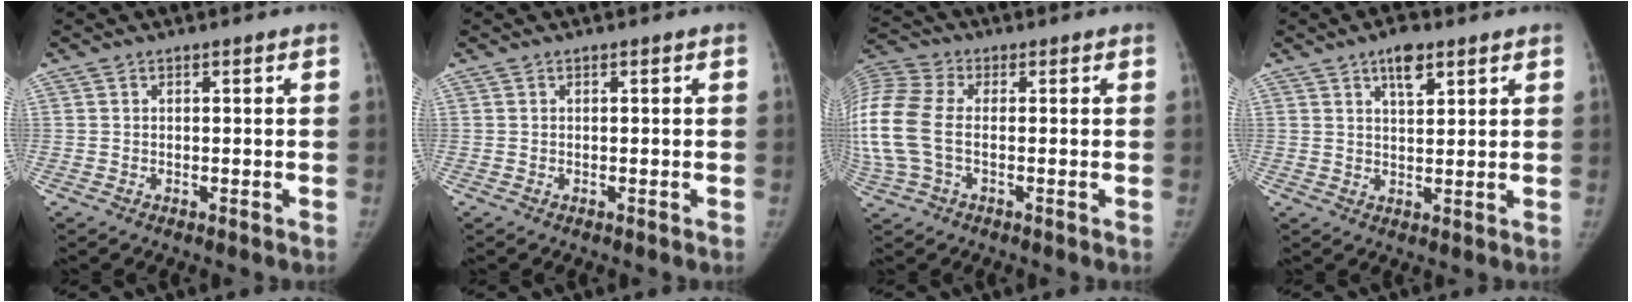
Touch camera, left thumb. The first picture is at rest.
{"total": 0.0}
{"total": 16.6, "force": [-0.8, 10.7, 12.6], "torque": [-0.337, 0.018, -0.013]}
{"total": 5.2, "force": [3.2, 2.3, 3.4], "torque": [-0.036, -0.013, 0.051]}